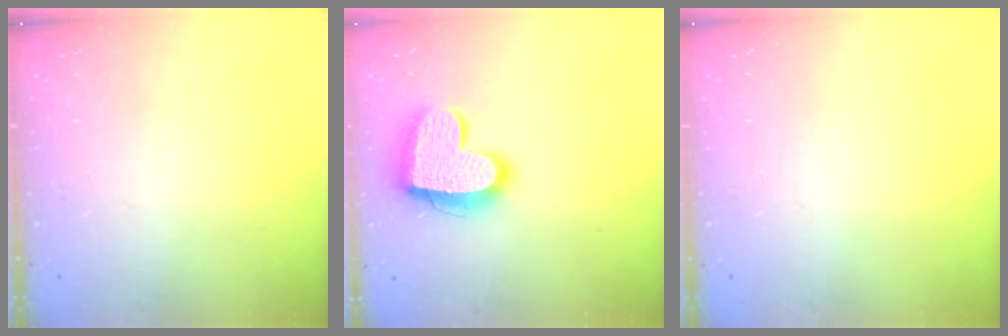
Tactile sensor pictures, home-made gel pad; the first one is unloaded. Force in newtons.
{"total": 18.0, "press": 17.9, "slide": 1.6}
{"total": 0.0}